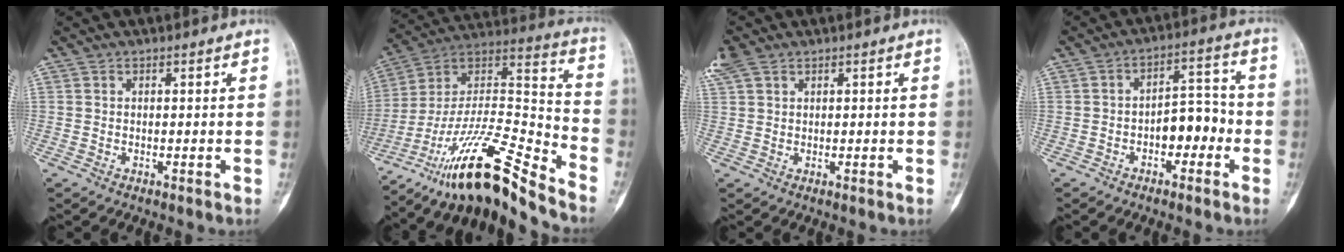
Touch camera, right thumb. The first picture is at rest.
{"total": 21.5, "force": [-17.1, 3.0, 12.8], "torque": [-0.236, 0.104, -0.306]}
{"total": 3.8, "force": [2.2, 2.4, 1.9], "torque": [-0.052, 0.017, 0.052]}
{"total": 7.5, "force": [-2.2, 4.4, 5.6], "torque": [-0.056, 0.038, -0.042]}